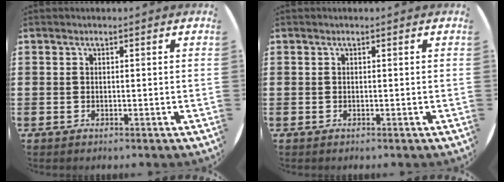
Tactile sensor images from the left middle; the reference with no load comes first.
{"total": 0.0}